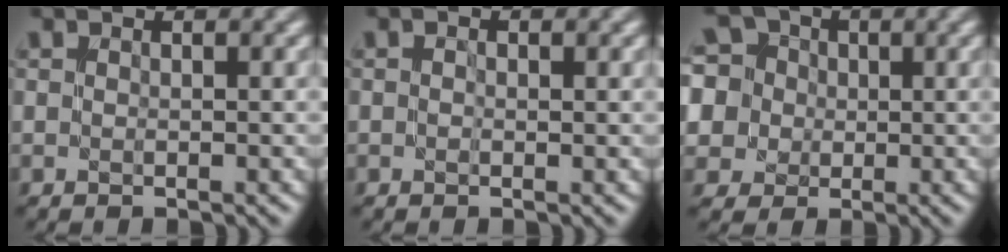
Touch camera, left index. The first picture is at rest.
{"total": 0.8, "force": [0.1, 0.5, 0.7], "torque": [-0.007, -0.002, 0.002]}
{"total": 10.5, "force": [2.9, 9.0, 4.6], "torque": [-0.110, 0.046, 0.023]}